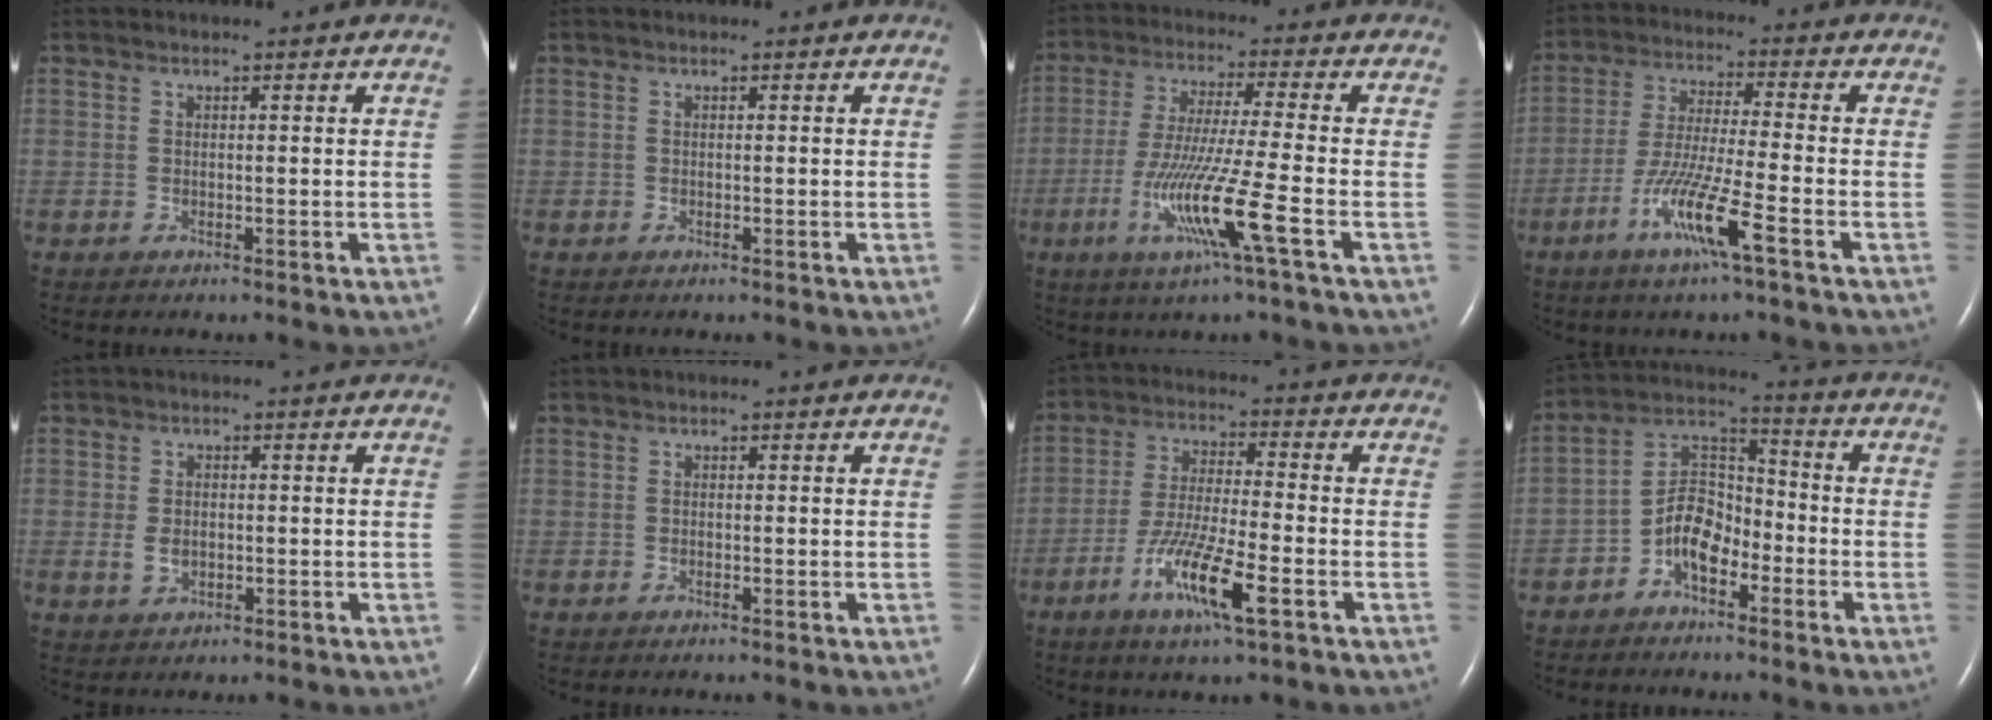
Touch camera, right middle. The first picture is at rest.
{"total": 0.0}
{"total": 11.1, "force": [-4.4, -1.4, 10.1], "torque": [-0.204, -0.026, -0.085]}
{"total": 9.6, "force": [-4.9, -0.4, 8.3], "torque": [-0.169, -0.015, -0.096]}
{"total": 3.0, "force": [-0.4, 2.1, 2.1], "torque": [-0.045, -0.001, -0.003]}
{"total": 0.0}
{"total": 10.4, "force": [-4.9, 1.0, 9.2], "torque": [-0.183, -0.016, -0.090]}
{"total": 7.7, "force": [-3.7, 4.2, 5.2], "torque": [-0.105, 0.028, -0.073]}